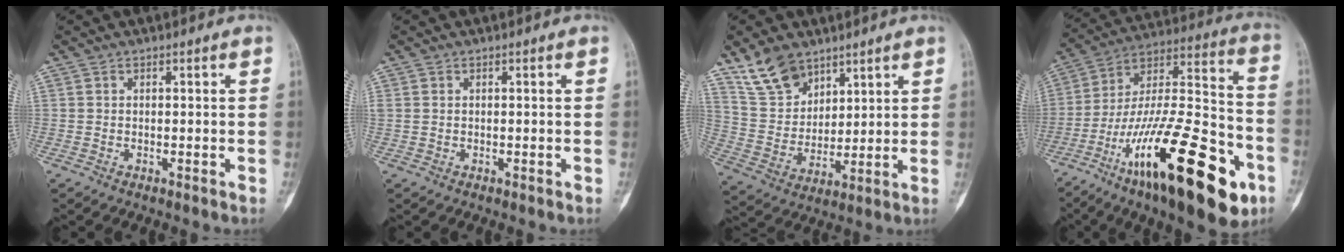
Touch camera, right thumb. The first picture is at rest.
{"total": 0.8, "force": [0.2, 0.4, 0.6], "torque": [-0.019, 0.008, 0.011]}
{"total": 11.0, "force": [8.1, 6.2, 4.1], "torque": [-0.061, -0.038, 0.169]}
{"total": 32.8, "force": [-14.8, 10.6, 27.3], "torque": [-0.426, 0.064, -0.236]}